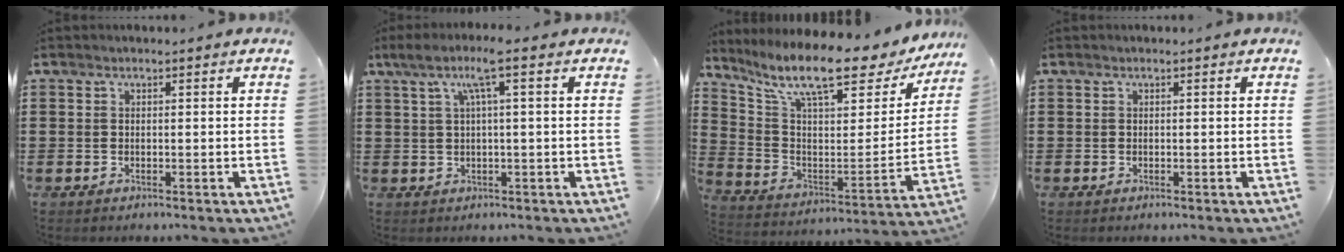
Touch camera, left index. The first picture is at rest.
{"total": 4.7, "force": [1.3, 0.1, 4.5], "torque": [-0.092, 0.003, 0.017]}
{"total": 12.4, "force": [9.6, 2.1, 7.7], "torque": [-0.169, -0.069, 0.157]}
{"total": 0.0}